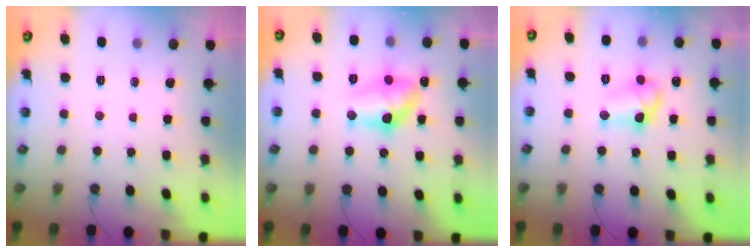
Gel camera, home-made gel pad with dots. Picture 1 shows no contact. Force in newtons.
{"total": 12.9, "press": 12.9, "slide": 1.2}
{"total": 9.6, "press": 9.6, "slide": 1.0}